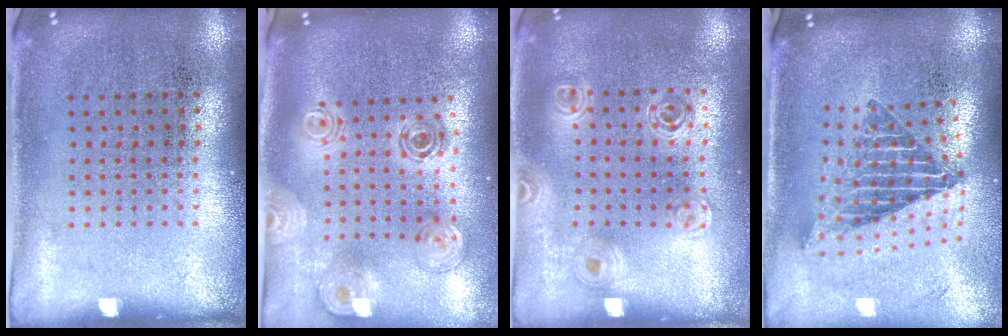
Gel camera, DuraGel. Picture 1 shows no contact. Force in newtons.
{"total": 1.5, "press": 1.3, "slide": 0.7}
{"total": 1.4, "press": 1.3, "slide": 0.5}
{"total": 2.2, "press": 1.6, "slide": 1.6}